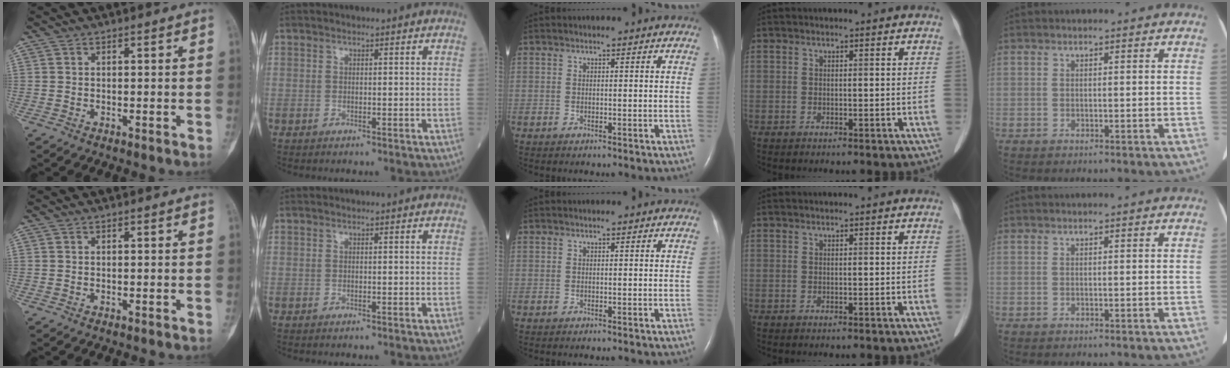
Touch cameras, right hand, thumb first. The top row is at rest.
{}